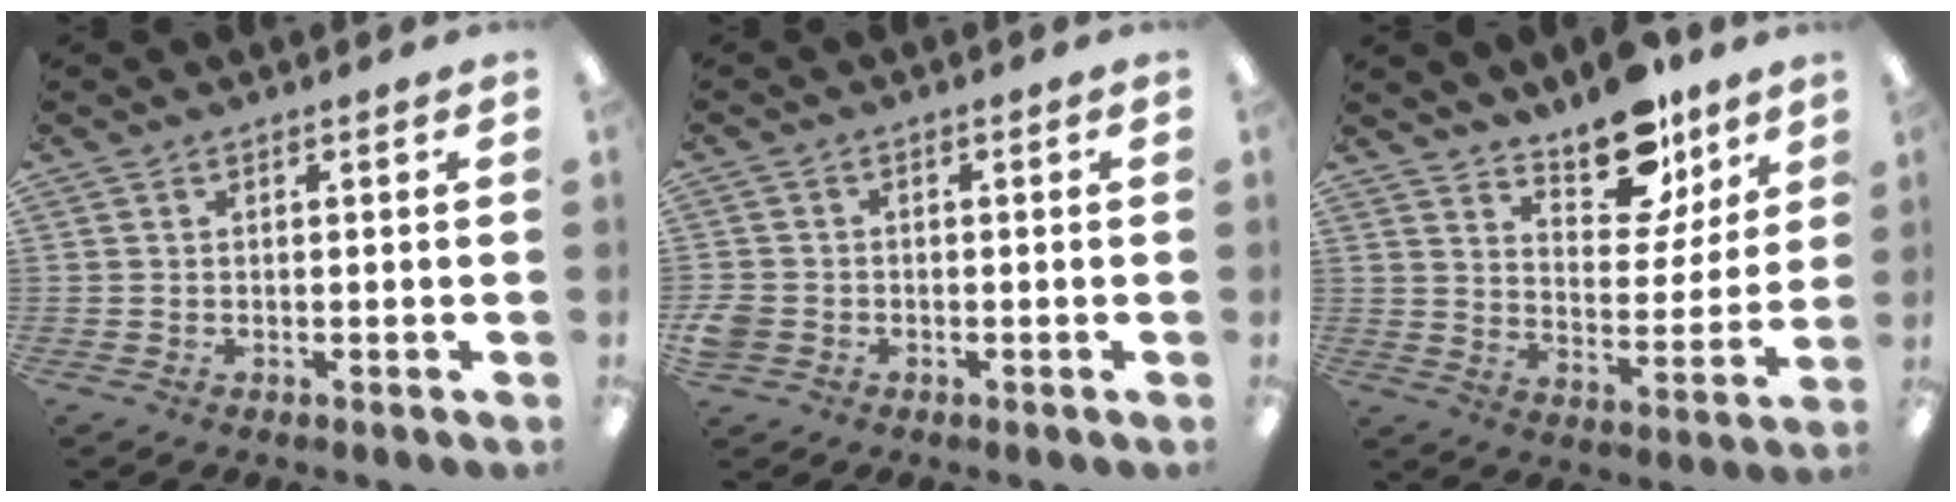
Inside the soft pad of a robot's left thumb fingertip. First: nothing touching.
{"total": 3.0, "force": [-1.1, 2.6, 1.1], "torque": [-0.022, 0.005, -0.021]}
{"total": 13.5, "force": [10.8, 6.1, 5.3], "torque": [-0.071, -0.073, 0.196]}